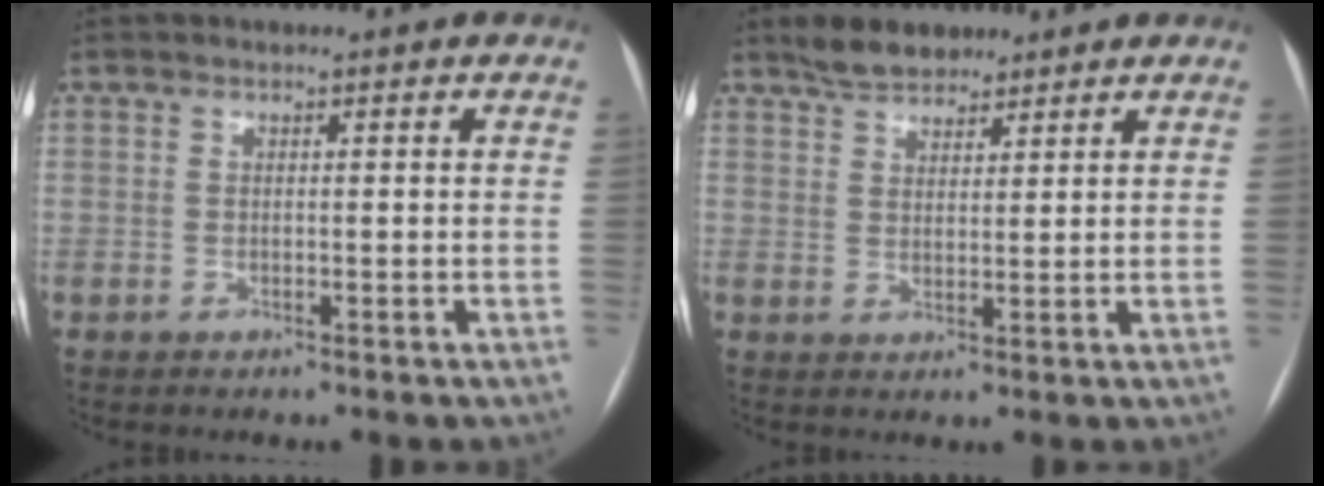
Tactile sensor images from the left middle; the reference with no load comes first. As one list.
[{"total": 4.6, "force": [3.9, 2.1, 1.4], "torque": [-0.029, 0.012, 0.073]}]